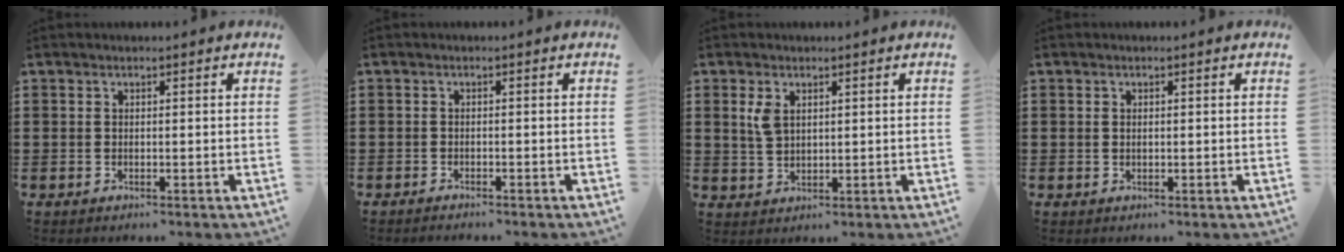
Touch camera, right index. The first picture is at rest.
{"total": 0.8, "force": [-0.8, 0.0, 0.0], "torque": [-0.002, 0.001, -0.017]}
{"total": 3.0, "force": [1.4, 1.7, 2.1], "torque": [-0.047, 0.006, 0.024]}
{"total": 0.6, "force": [0.1, 0.4, 0.5], "torque": [-0.012, 0.001, 0.002]}